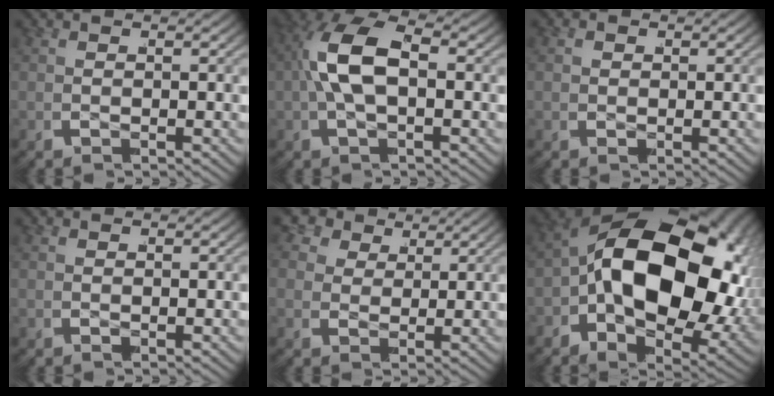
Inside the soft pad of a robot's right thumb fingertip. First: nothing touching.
{"total": 7.2, "force": [0.4, 4.0, 6.0], "torque": [-0.125, 0.005, 0.002]}
{"total": 1.1, "force": [0.0, 1.0, 0.4], "torque": [-0.009, -0.007, 0.004]}
{"total": 0.5, "force": [-0.3, 0.4, 0.2], "torque": [-0.004, -0.003, -0.004]}
{"total": 5.3, "force": [1.9, 4.3, 2.5], "torque": [-0.051, -0.007, 0.027]}
{"total": 24.0, "force": [-0.6, 14.7, 19.0], "torque": [-0.319, -0.036, -0.003]}